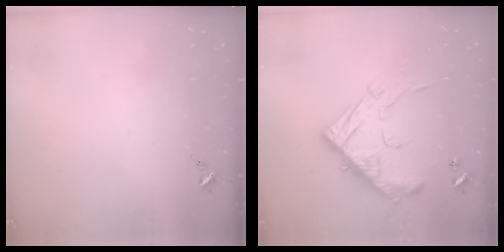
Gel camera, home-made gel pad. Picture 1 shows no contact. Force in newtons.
{"total": 21.7, "press": 21.6, "slide": 1.9}